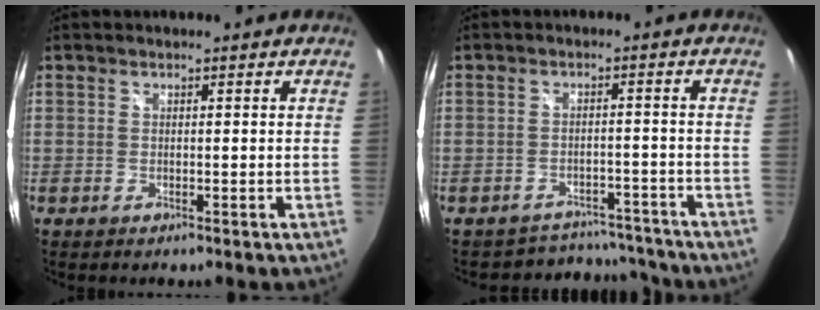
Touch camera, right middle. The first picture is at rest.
{"total": 9.5, "force": [-8.6, 4.0, 0.6], "torque": [-0.017, 0.023, -0.108]}